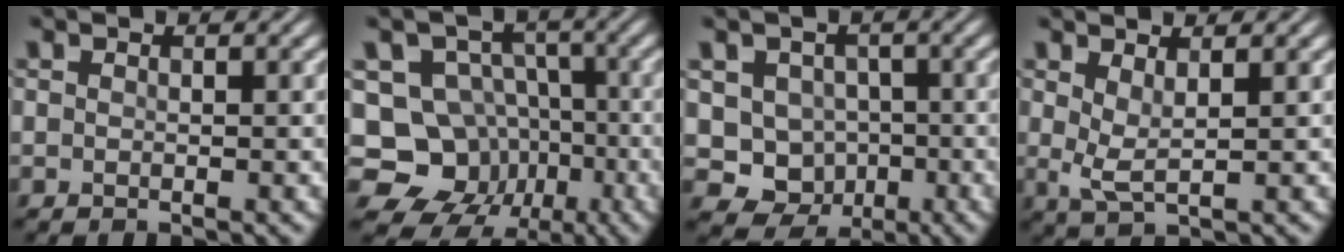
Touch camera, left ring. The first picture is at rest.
{"total": 10.3, "force": [-3.1, 8.9, 4.0], "torque": [-0.048, -0.001, -0.075]}
{"total": 6.4, "force": [-0.7, 5.8, 2.5], "torque": [-0.025, -0.003, -0.027]}
{"total": 2.2, "force": [1.0, 0.6, 1.9], "torque": [-0.043, -0.007, 0.020]}